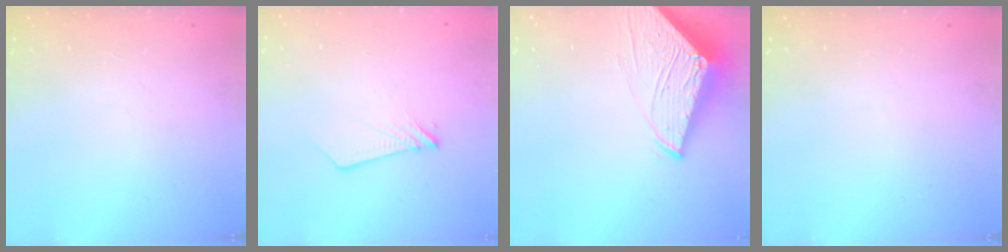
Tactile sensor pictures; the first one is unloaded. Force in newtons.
{"total": 4.8, "press": 4.8, "slide": 0.5}
{"total": 6.8, "press": 6.8, "slide": 0.8}
{"total": 0.0}